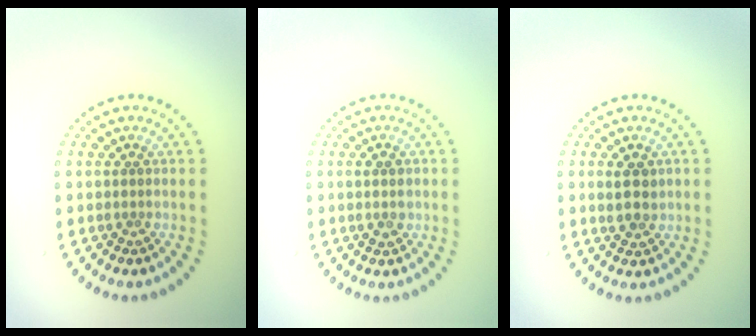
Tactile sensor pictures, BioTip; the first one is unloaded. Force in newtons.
{"total": 1.4, "press": 1.4, "slide": 0.0}
{"total": 2.4, "press": 2.3, "slide": 0.7}